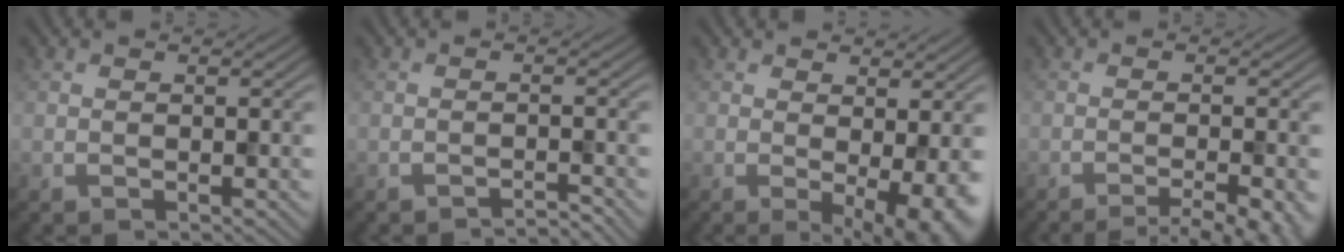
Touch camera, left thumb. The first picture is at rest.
{"total": 1.6, "force": [-1.5, 0.1, 0.6], "torque": [0.000, 0.007, -0.033]}
{"total": 6.1, "force": [-0.4, 1.6, 5.9], "torque": [-0.085, -0.010, 0.002]}
{"total": 6.2, "force": [-4.2, 1.2, 4.4], "torque": [-0.059, 0.000, -0.059]}